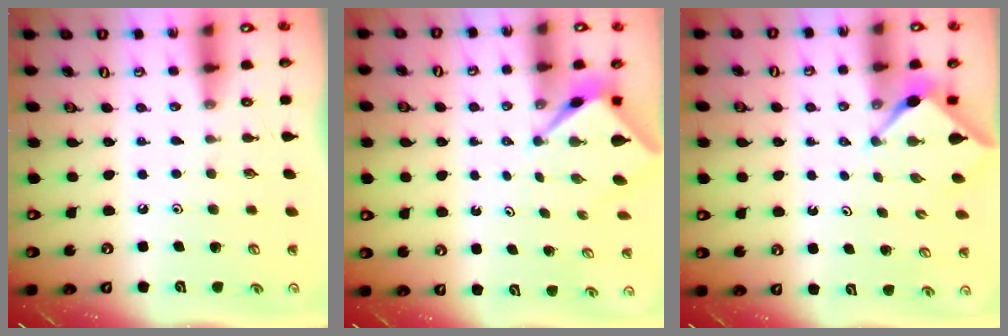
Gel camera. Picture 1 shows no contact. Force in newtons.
{"total": 2.5, "press": 2.5, "slide": 0.2}
{"total": 3.0, "press": 2.9, "slide": 0.4}